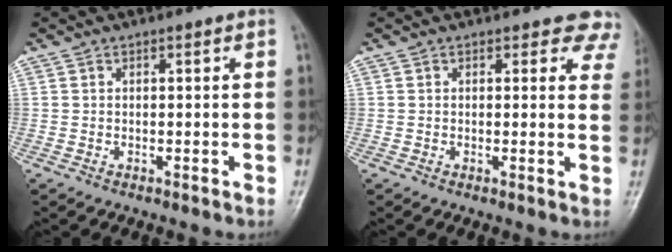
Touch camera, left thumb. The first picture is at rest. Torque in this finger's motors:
{"motor_torque": [2.35, 2.66, 1.19, -1.58, 0.05]}